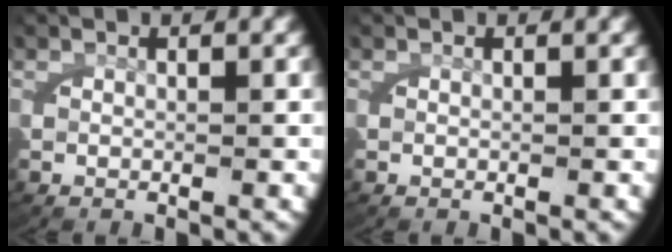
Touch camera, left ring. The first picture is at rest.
{"total": 0.0}